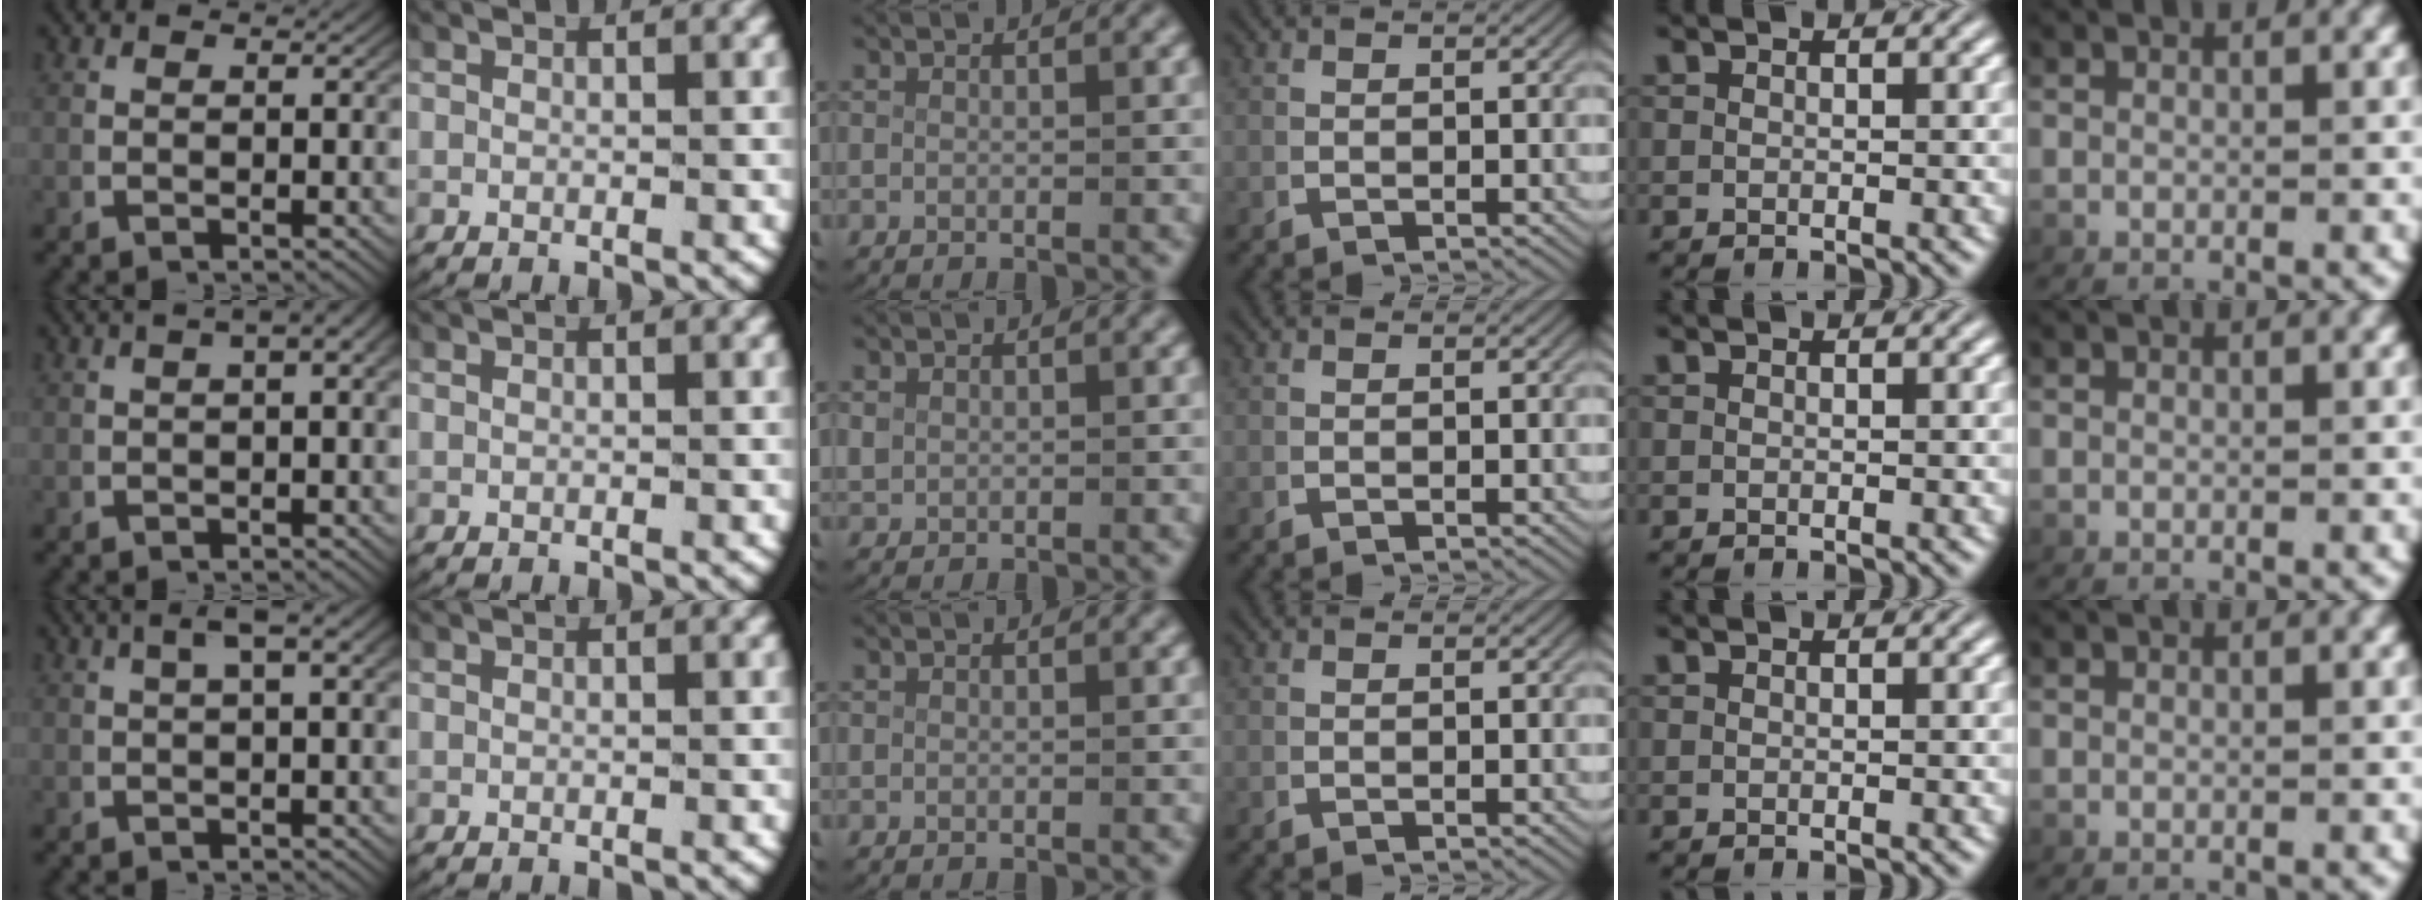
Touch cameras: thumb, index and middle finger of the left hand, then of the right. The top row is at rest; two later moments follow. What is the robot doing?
{"motion": "lift_and_place", "object": "router"}